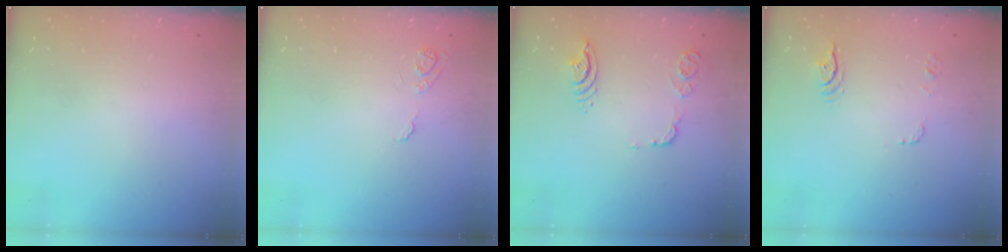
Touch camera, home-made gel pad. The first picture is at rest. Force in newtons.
{"total": 7.2, "press": 7.2, "slide": 0.7}
{"total": 10.8, "press": 10.7, "slide": 1.4}
{"total": 6.0, "press": 6.0, "slide": 0.4}